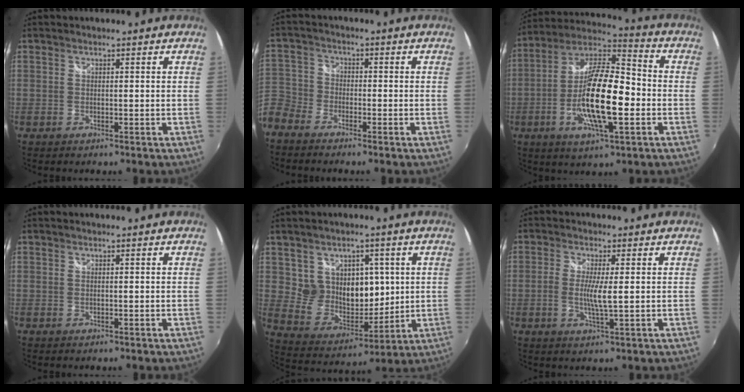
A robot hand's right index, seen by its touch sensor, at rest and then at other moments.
{"total": 8.8, "force": [-5.7, 6.3, 2.3], "torque": [-0.075, 0.012, -0.135]}
{"total": 17.9, "force": [-3.9, 5.1, 16.7], "torque": [-0.321, -0.003, -0.081]}
{"total": 0.0}
{"total": 11.9, "force": [3.4, 9.9, 5.7], "torque": [-0.099, -0.002, 0.077]}
{"total": 4.5, "force": [-0.3, 0.3, 4.5], "torque": [-0.091, -0.006, -0.010]}